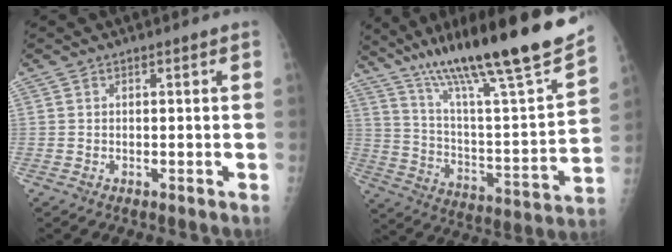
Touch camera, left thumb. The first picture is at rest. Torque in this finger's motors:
{"motor_torque": [1.32, -0.77, 1.41, -1.36, 0.13]}